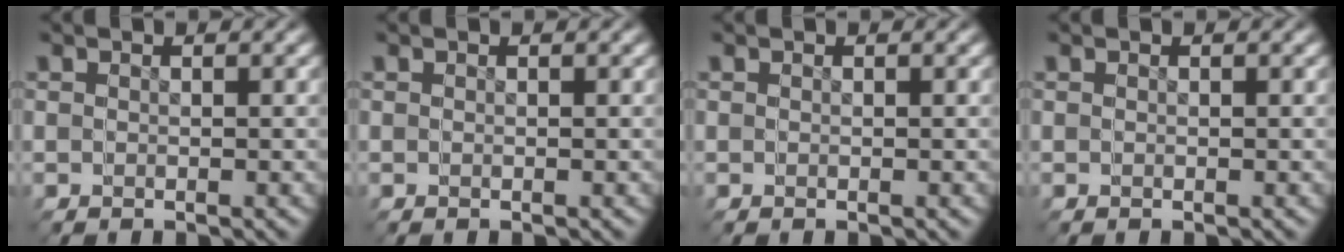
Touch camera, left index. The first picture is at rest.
{"total": 0.0}
{"total": 0.0}
{"total": 0.0}